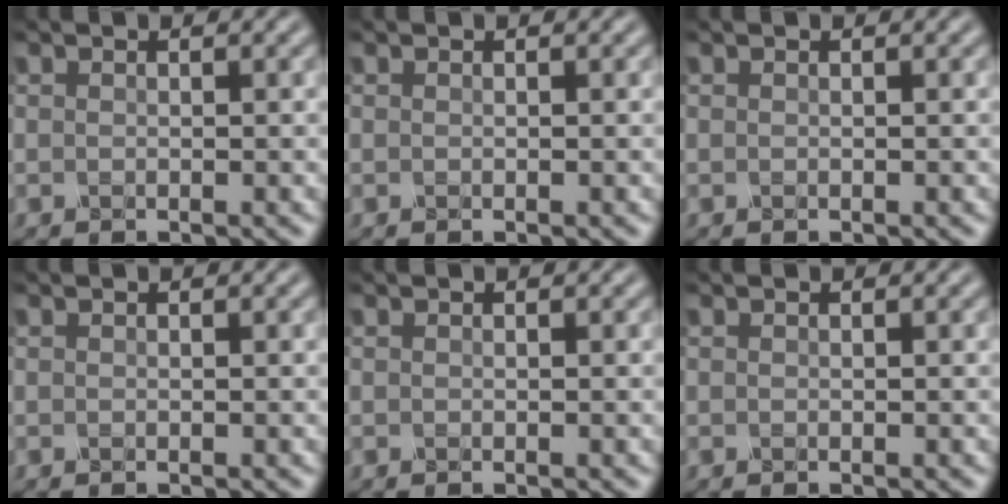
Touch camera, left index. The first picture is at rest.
{"total": 0.0}
{"total": 0.0}
{"total": 0.0}
{"total": 0.0}
{"total": 0.0}